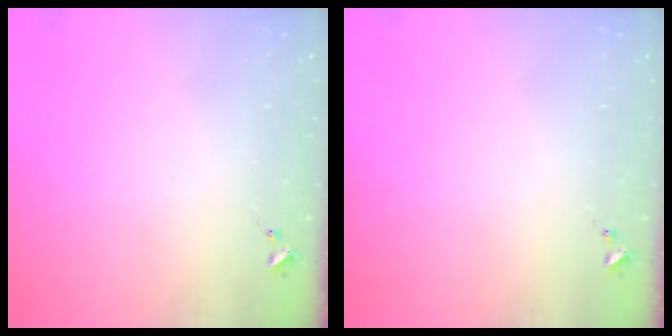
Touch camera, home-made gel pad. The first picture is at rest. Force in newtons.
{"total": 0.0}